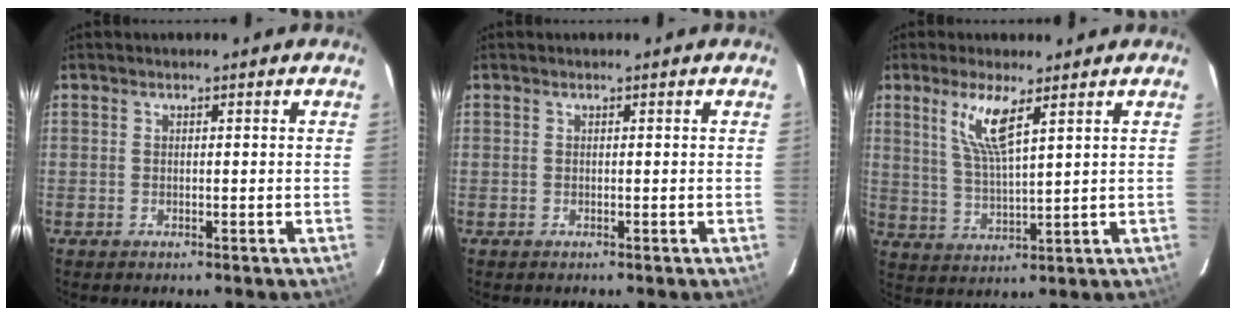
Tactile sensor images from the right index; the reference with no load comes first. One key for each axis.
{"total": 0.0}
{"total": 7.6, "fx": 4.1, "fy": 1.2, "fz": 6.3, "tx": -0.128, "ty": -0.008, "tz": 0.086}